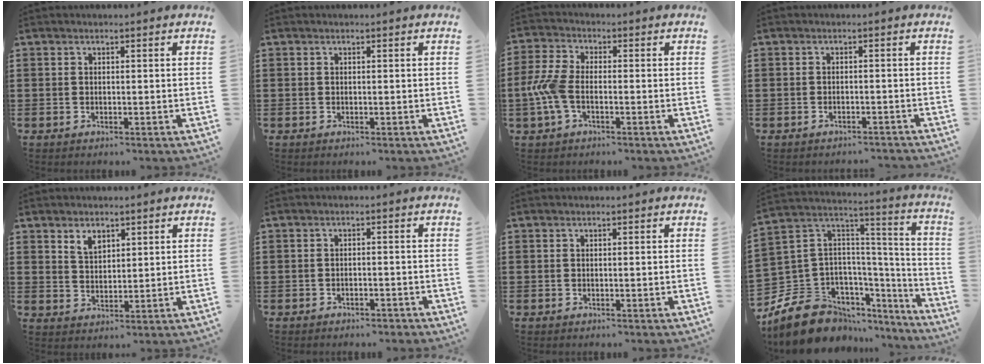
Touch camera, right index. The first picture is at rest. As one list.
[{"total": 0.0}, {"total": 6.3, "force": [-1.6, 3.1, 5.2], "torque": [-0.141, -0.008, -0.040]}, {"total": 1.2, "force": [-1.1, 0.1, 0.3], "torque": [-0.010, -0.001, -0.022]}, {"total": 3.1, "force": [2.2, 1.8, 1.3], "torque": [-0.031, 0.004, 0.042]}, {"total": 1.3, "force": [-1.3, 0.2, 0.2], "torque": [-0.009, -0.001, -0.026]}, {"total": 0.0}, {"total": 14.0, "force": [-9.8, 8.6, 5.0], "torque": [-0.127, 0.018, -0.172]}]